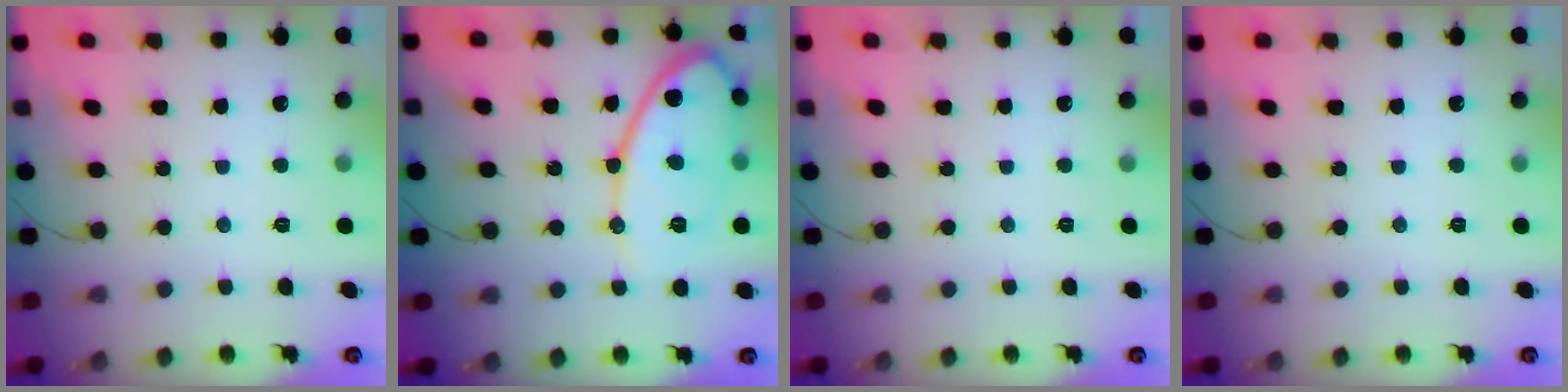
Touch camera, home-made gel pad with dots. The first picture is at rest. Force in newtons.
{"total": 14.8, "press": 14.7, "slide": 0.9}
{"total": 0.0}
{"total": 0.0}